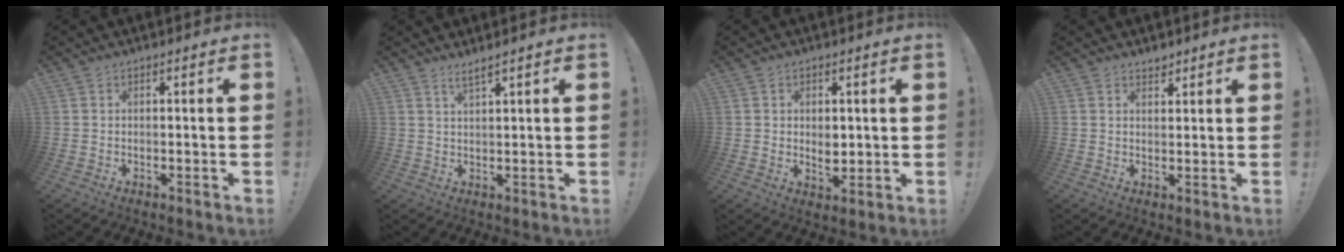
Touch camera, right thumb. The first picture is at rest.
{"total": 2.9, "force": [2.3, 0.0, 1.7], "torque": [-0.035, -0.011, 0.039]}
{"total": 4.0, "force": [0.4, 3.2, 2.3], "torque": [-0.020, -0.005, 0.004]}
{"total": 2.2, "force": [2.0, 0.9, 0.5], "torque": [0.010, -0.017, 0.033]}